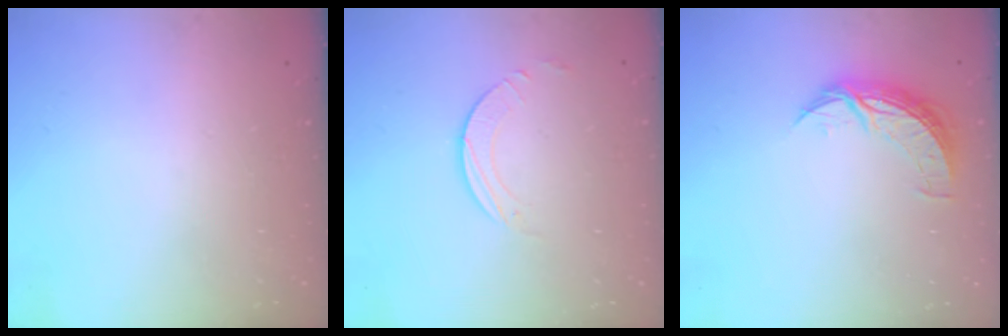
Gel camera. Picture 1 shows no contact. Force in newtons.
{"total": 2.2, "press": 2.2, "slide": 0.2}
{"total": 8.1, "press": 8.1, "slide": 0.5}